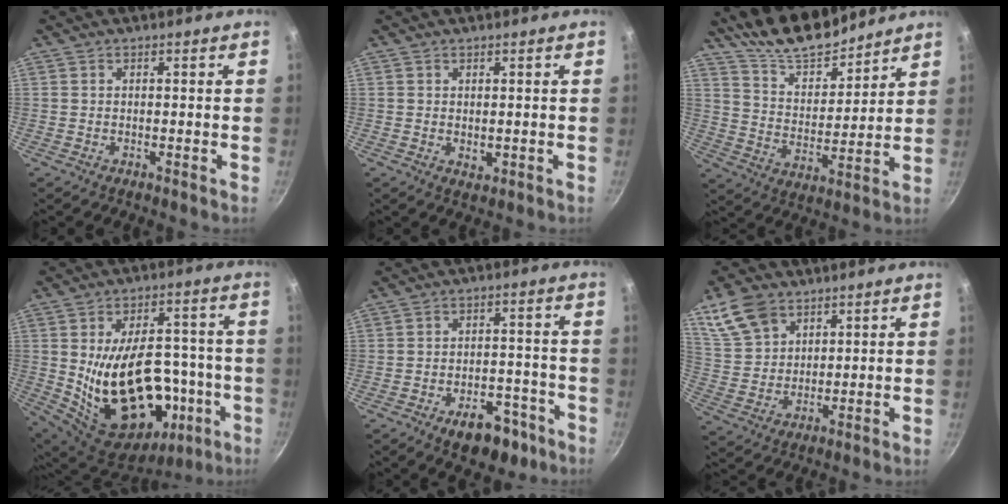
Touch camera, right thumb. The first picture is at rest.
{"total": 1.6, "force": [0.4, 1.1, 1.1], "torque": [-0.015, -0.006, 0.007]}
{"total": 13.8, "force": [12.2, 4.3, 4.7], "torque": [-0.050, -0.089, 0.215]}
{"total": 27.4, "force": [-4.4, 16.9, 21.2], "torque": [-0.311, 0.024, -0.036]}
{"total": 10.1, "force": [-5.7, 5.8, 6.0], "torque": [-0.045, 0.045, -0.071]}
{"total": 9.7, "force": [5.9, 6.3, 4.4], "torque": [-0.070, -0.012, 0.126]}